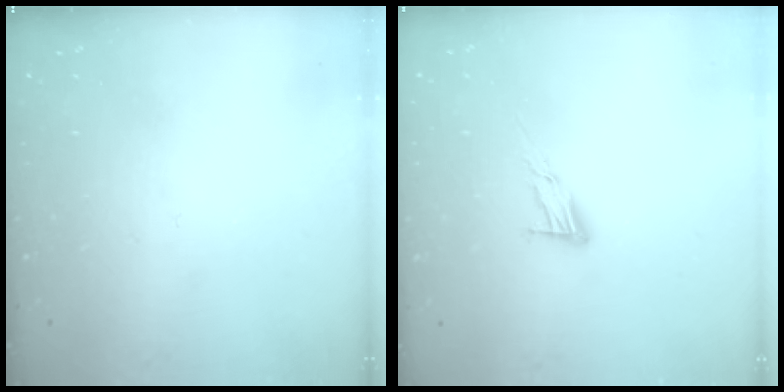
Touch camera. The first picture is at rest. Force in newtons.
{"total": 7.2, "press": 7.2, "slide": 0.4}